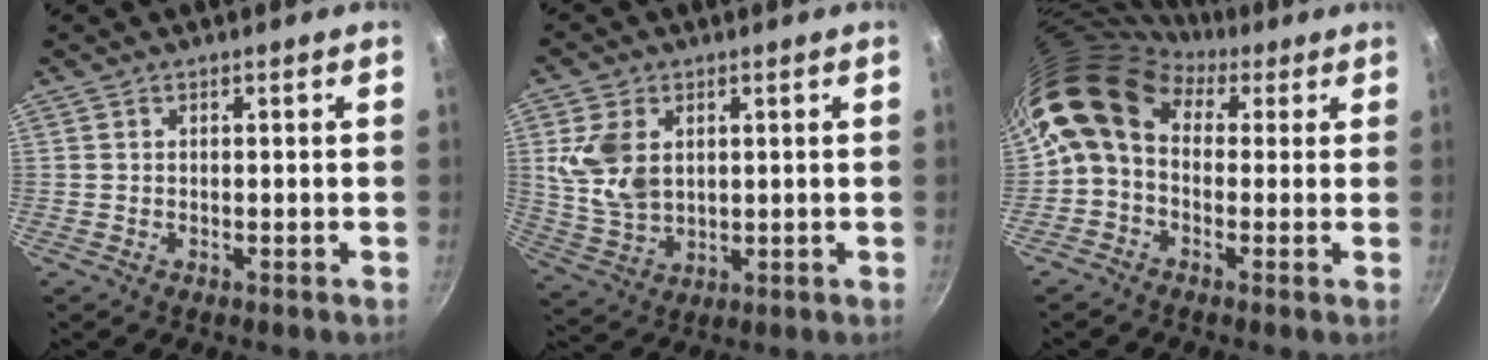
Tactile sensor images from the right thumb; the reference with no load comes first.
{"total": 9.6, "force": [2.3, 6.6, 6.6], "torque": [-0.120, -0.016, 0.053]}
{"total": 12.1, "force": [1.9, 9.3, 7.5], "torque": [-0.133, 0.029, 0.005]}